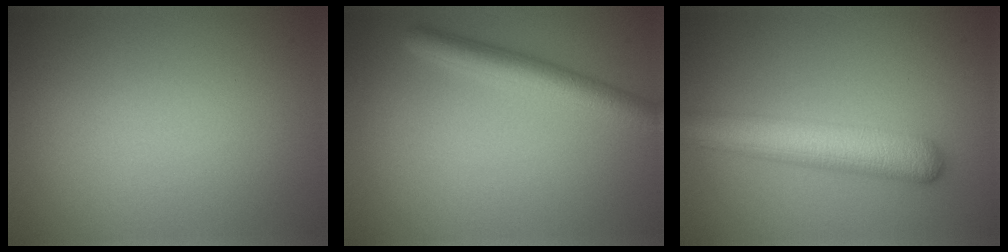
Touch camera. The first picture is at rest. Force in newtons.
{"total": 3.9, "press": 3.9, "slide": 0.2}
{"total": 6.3, "press": 6.3, "slide": 0.3}